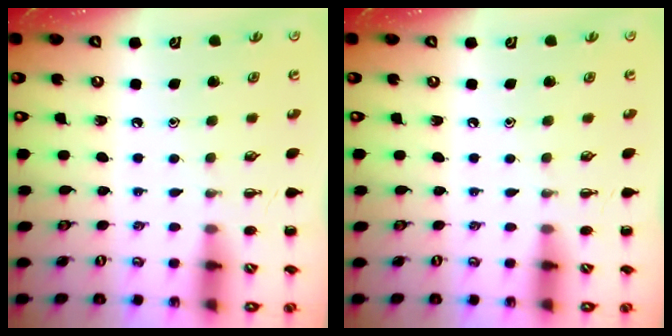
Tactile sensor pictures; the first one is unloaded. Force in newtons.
{"total": 0.0}